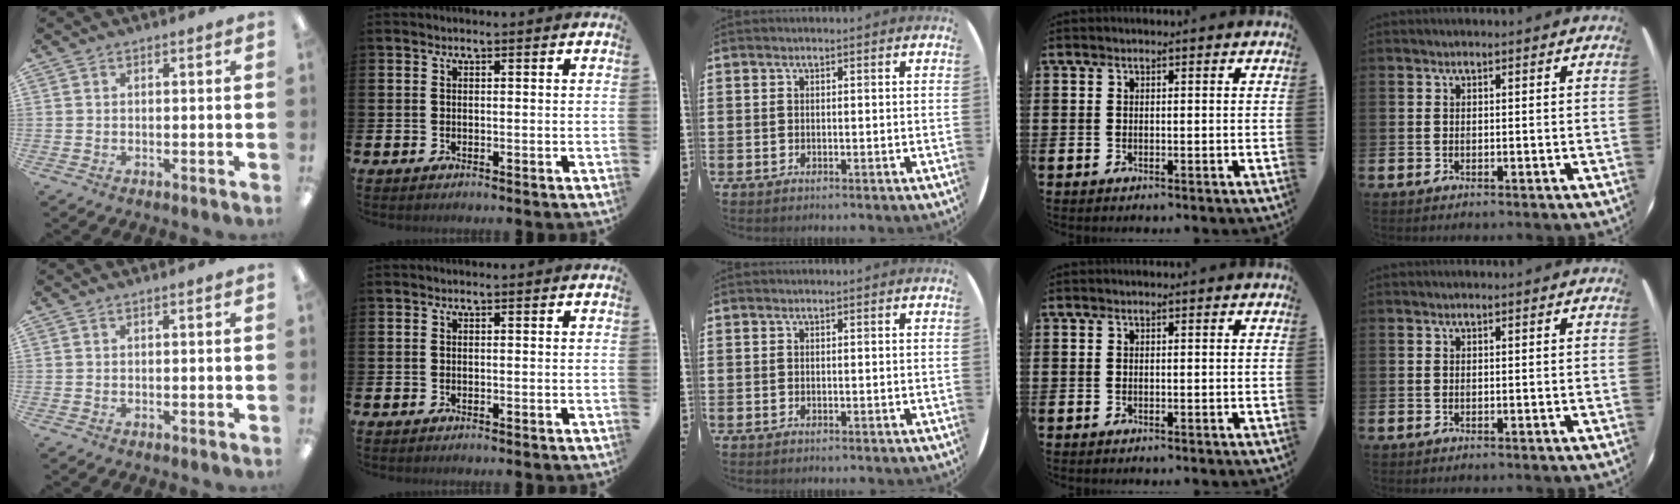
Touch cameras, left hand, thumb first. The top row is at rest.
{}